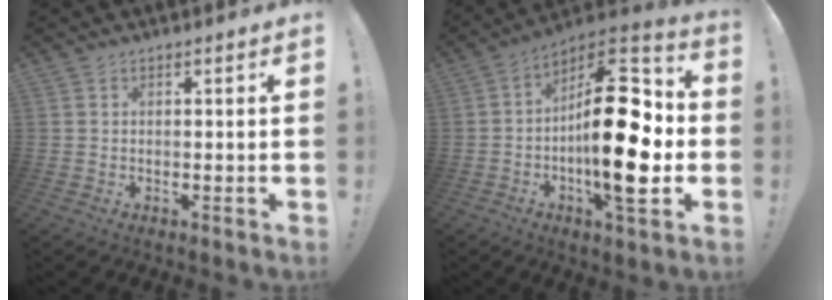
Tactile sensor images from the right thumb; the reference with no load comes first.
{"total": 24.0, "force": [-2.9, 9.2, 22.0], "torque": [-0.345, 0.011, -0.048]}